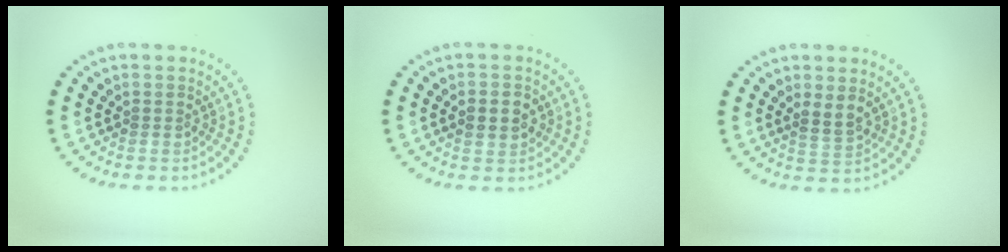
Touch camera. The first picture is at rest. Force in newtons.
{"total": 2.2, "press": 2.2, "slide": 0.1}
{"total": 1.8, "press": 1.6, "slide": 0.8}